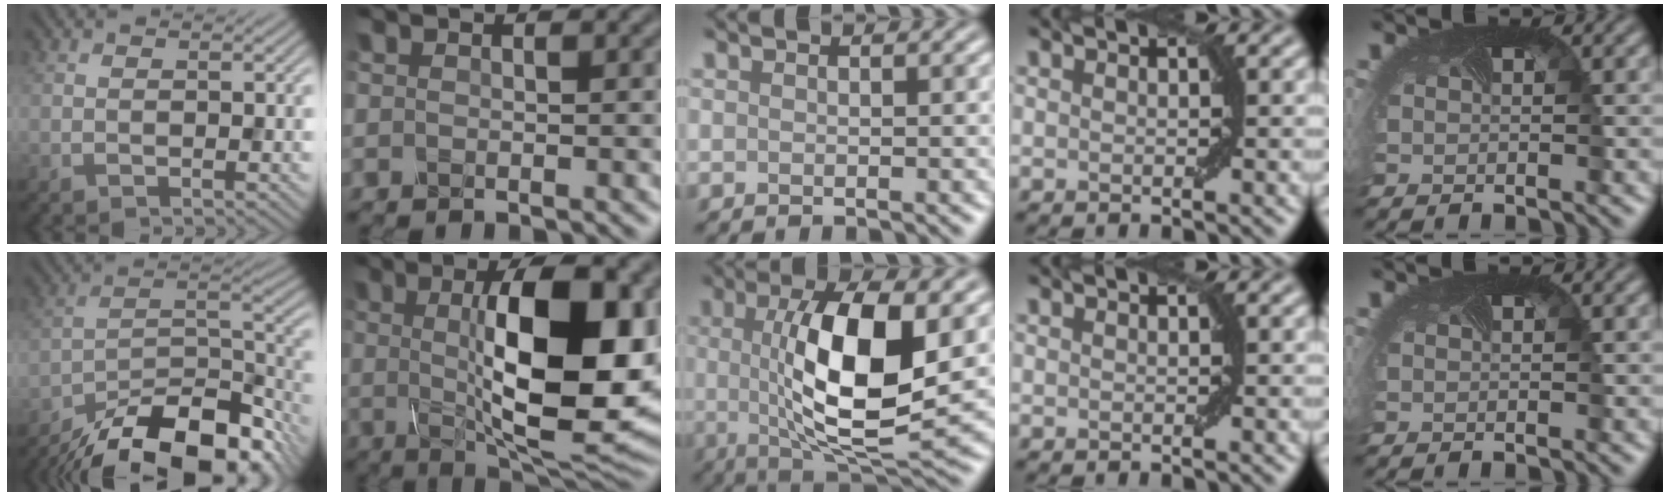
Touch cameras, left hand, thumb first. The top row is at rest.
{"thumb": {"total": 18.0, "force": [-14.4, 6.1, 9.0], "torque": [-0.177, -0.027, -0.213]}, "index": {"total": 14.0, "force": [0.9, 4.6, 13.2], "torque": [-0.177, 0.001, 0.011]}, "middle": {"total": 11.1, "force": [1.0, 3.6, 10.4], "torque": [-0.171, -0.004, 0.019]}}